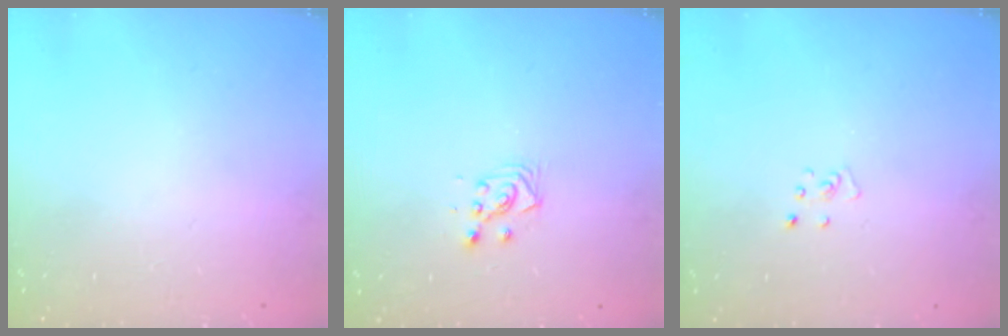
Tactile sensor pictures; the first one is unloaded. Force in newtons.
{"total": 3.4, "press": 3.3, "slide": 1.0}
{"total": 3.2, "press": 3.2, "slide": 0.4}